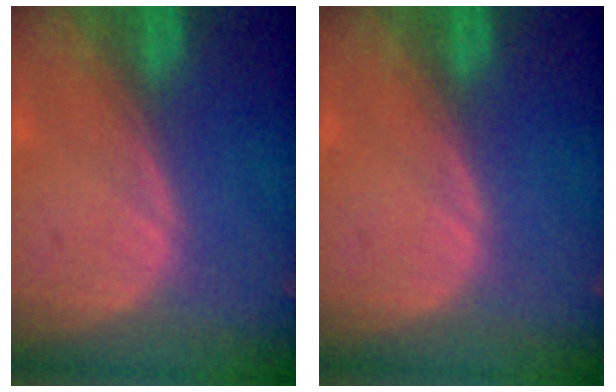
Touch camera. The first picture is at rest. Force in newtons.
{"total": 0.0}